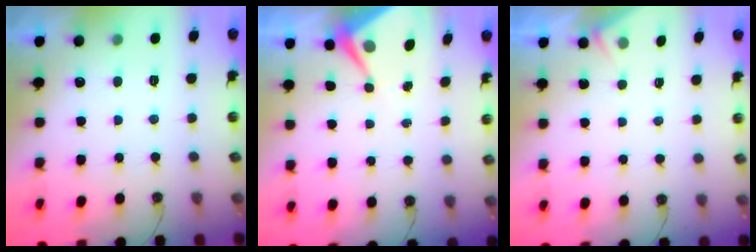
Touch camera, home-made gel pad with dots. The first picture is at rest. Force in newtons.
{"total": 5.4, "press": 5.3, "slide": 0.6}
{"total": 2.8, "press": 2.7, "slide": 0.4}